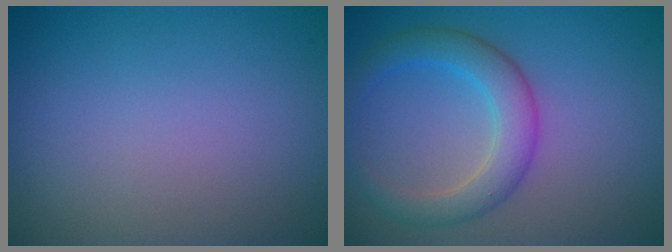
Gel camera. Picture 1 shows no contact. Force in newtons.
{"total": 3.9, "press": 3.9, "slide": 0.0}